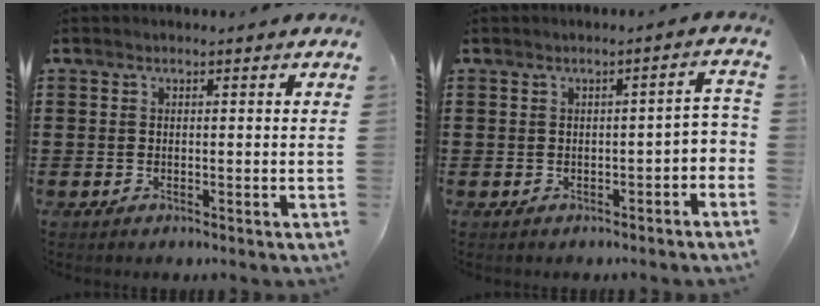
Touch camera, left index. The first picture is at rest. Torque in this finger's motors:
{"motor_torque": [0.10, 0.14, 0.07, 0.04]}